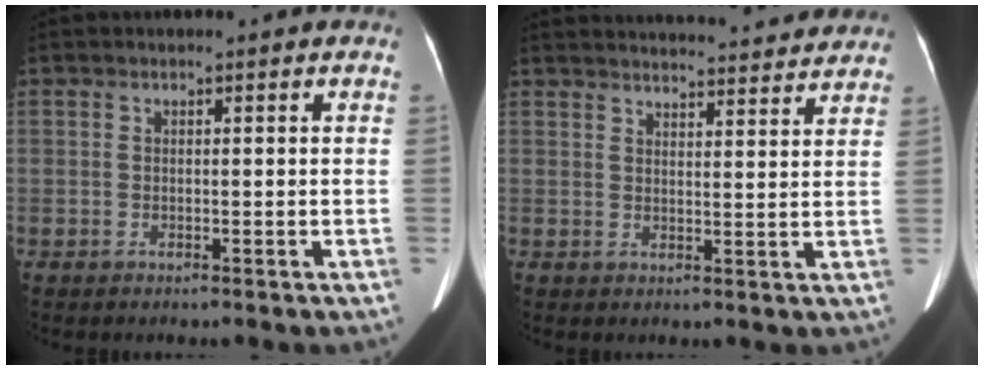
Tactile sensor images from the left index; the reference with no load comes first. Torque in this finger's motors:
{"motor_torque": [0.73, -1.41, 0.12, 0.11]}